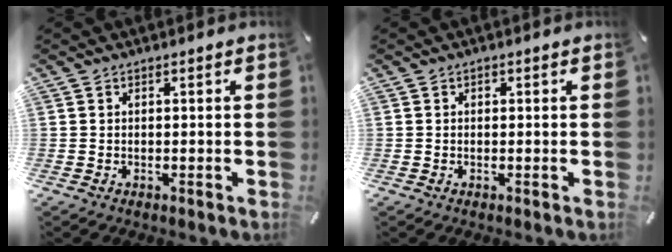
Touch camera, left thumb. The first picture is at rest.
{"total": 0.5, "force": [0.1, 0.5, 0.2], "torque": [-0.001, 0.004, 0.000]}